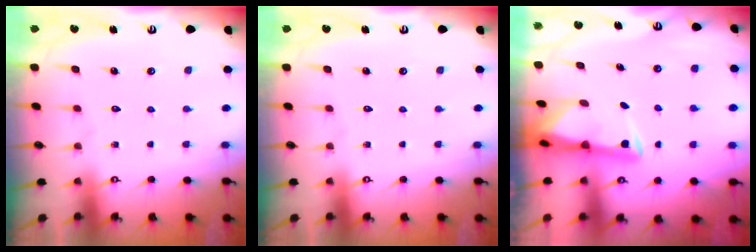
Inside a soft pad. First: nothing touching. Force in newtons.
{"total": 0.0}
{"total": 2.8, "press": 2.8, "slide": 0.4}